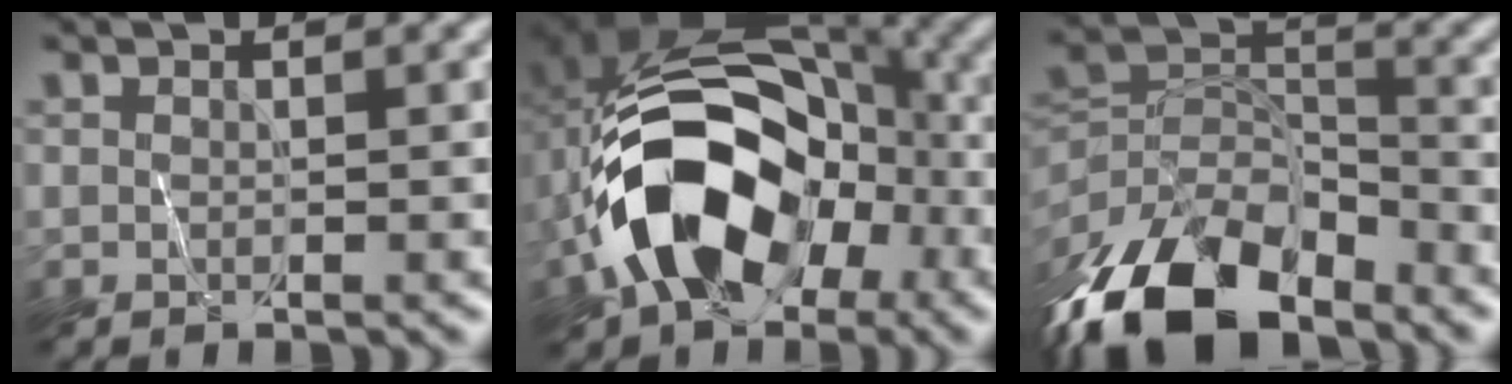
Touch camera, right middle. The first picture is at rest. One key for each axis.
{"total": 12.7, "fx": -5.3, "fy": 8.3, "fz": 8.1, "tx": -0.125, "ty": -0.011, "tz": -0.095}
{"total": 11.3, "fx": -8.9, "fy": 5.0, "fz": 4.8, "tx": -0.099, "ty": -0.009, "tz": -0.171}